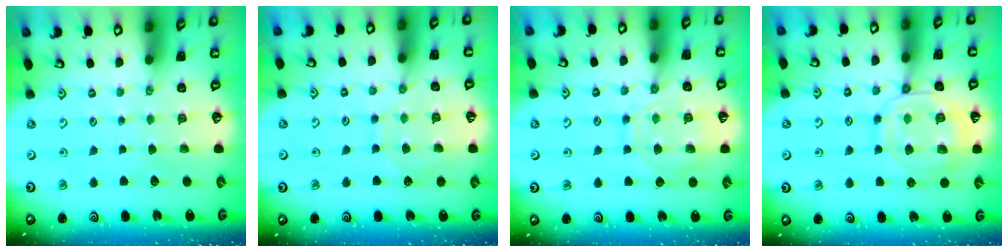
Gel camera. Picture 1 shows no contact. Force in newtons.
{"total": 5.6, "press": 5.6, "slide": 0.5}
{"total": 11.7, "press": 11.7, "slide": 1.1}
{"total": 12.4, "press": 12.3, "slide": 1.2}